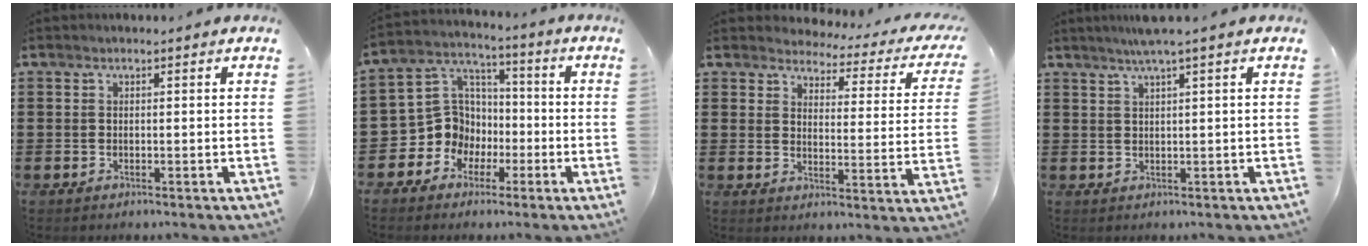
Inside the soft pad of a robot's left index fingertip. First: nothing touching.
{"total": 9.6, "force": [-2.6, 8.9, 2.7], "torque": [-0.105, 0.004, -0.049]}
{"total": 2.8, "force": [2.7, 0.5, 0.4], "torque": [-0.031, -0.022, 0.041]}
{"total": 2.7, "force": [1.8, -0.5, 1.9], "torque": [-0.039, 0.000, 0.033]}